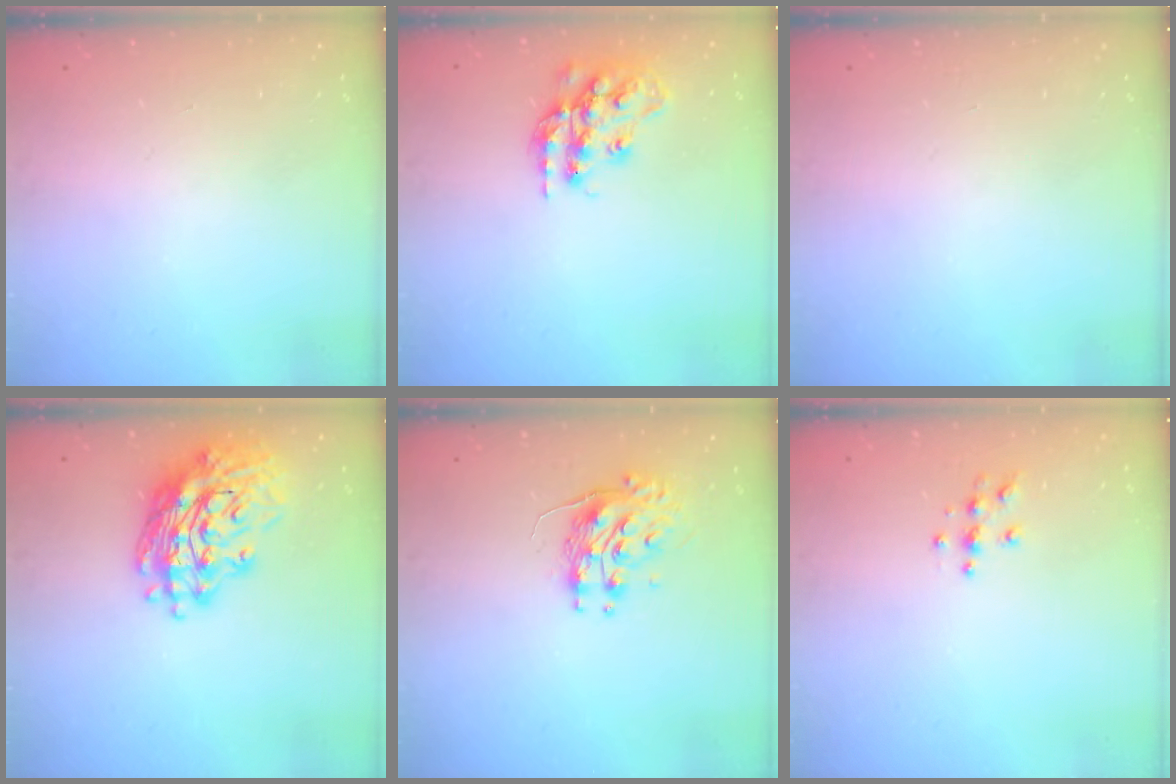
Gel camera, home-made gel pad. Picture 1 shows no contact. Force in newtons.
{"total": 16.5, "press": 16.5, "slide": 1.0}
{"total": 0.6, "press": 0.0, "slide": 0.6}
{"total": 18.1, "press": 17.6, "slide": 4.0}
{"total": 8.2, "press": 8.2, "slide": 0.3}
{"total": 3.9, "press": 3.9, "slide": 0.3}